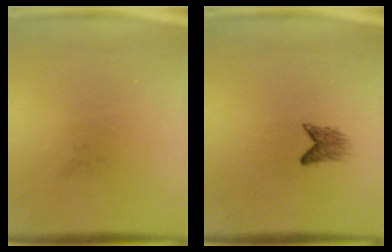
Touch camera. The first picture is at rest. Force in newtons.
{"total": 1.9}